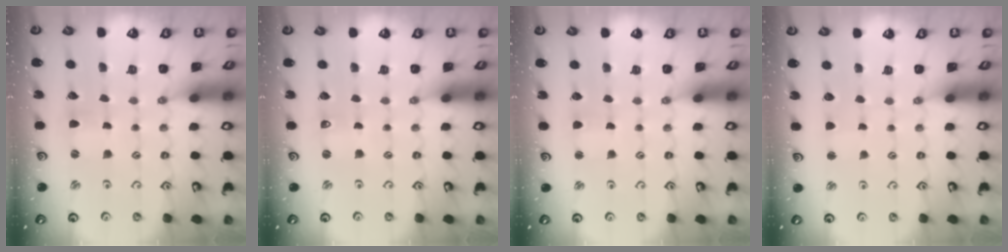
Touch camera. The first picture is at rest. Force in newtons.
{"total": 1.2, "press": 1.2, "slide": 0.1}
{"total": 0.7, "press": 0.7, "slide": 0.1}
{"total": 1.3, "press": 1.3, "slide": 0.2}